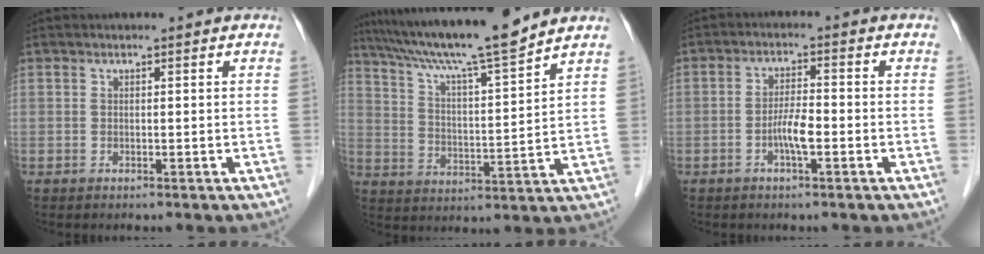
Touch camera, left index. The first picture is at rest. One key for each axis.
{"total": 14.7, "fx": 12.7, "fy": -1.0, "fz": 7.3, "tx": -0.130, "ty": 0.006, "tz": 0.211}
{"total": 3.8, "fx": -1.4, "fy": 0.6, "fz": 3.5, "tx": -0.068, "ty": 0.001, "tz": -0.029}